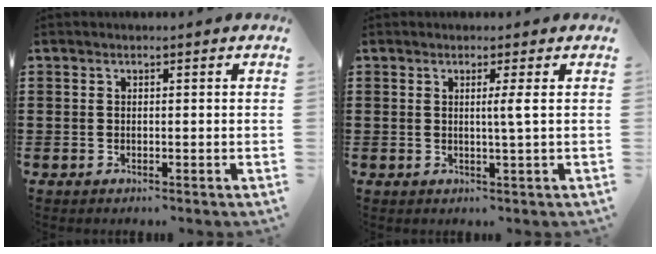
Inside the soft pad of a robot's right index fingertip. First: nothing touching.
{"total": 2.2, "force": [0.4, -0.6, 2.1], "torque": [-0.040, -0.008, 0.003]}